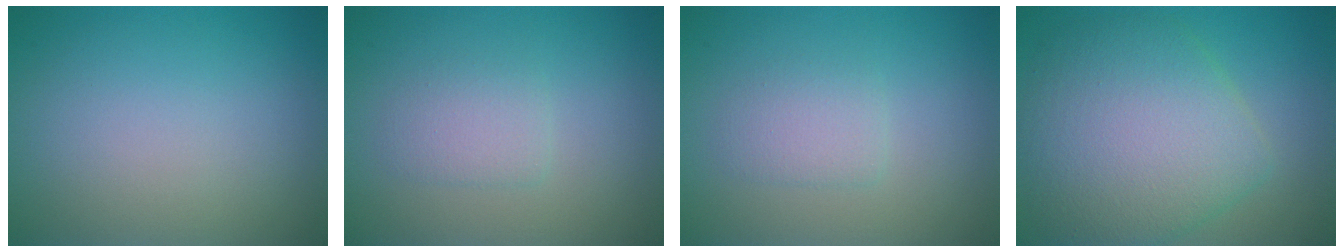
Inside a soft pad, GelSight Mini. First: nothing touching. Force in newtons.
{"total": 1.7, "press": 1.7, "slide": 0.3}
{"total": 1.7, "press": 1.7, "slide": 0.3}
{"total": 8.5, "press": 8.5, "slide": 0.2}